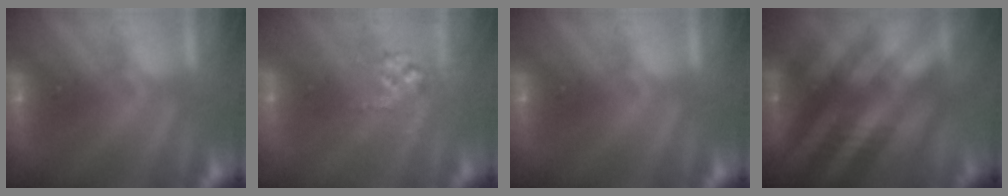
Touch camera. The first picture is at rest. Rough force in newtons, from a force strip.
{"total": 2.8}
{"total": 0.0}
{"total": 2.6}